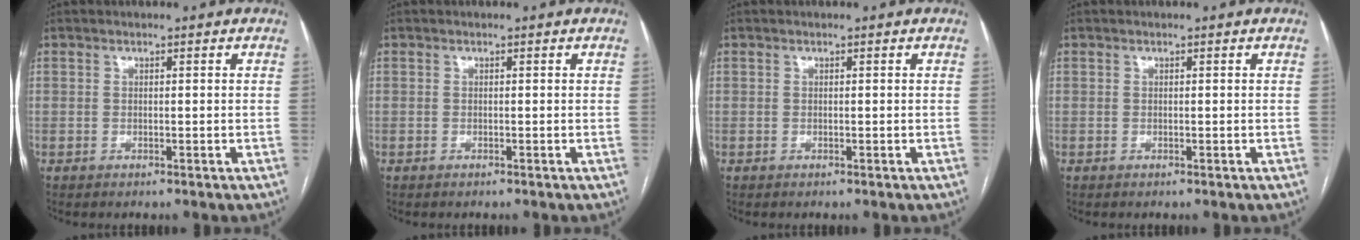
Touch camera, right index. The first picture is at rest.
{"total": 0.0}
{"total": 0.0}
{"total": 0.0}